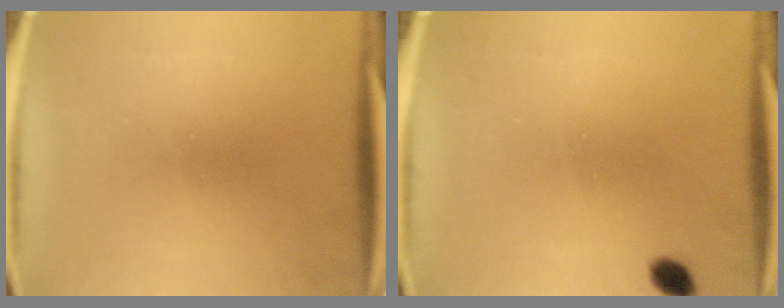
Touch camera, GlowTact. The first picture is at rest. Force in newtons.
{"total": 2.3}